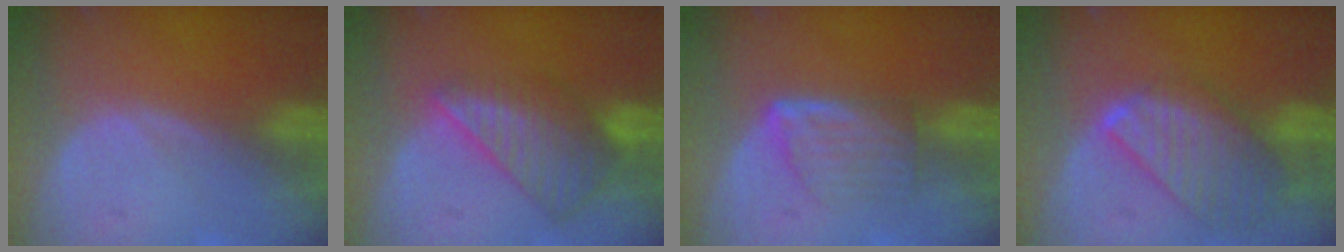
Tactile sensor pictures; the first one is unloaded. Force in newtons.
{"total": 8.5, "press": 7.4, "slide": 4.1}
{"total": 5.8, "press": 5.3, "slide": 2.3}
{"total": 9.7, "press": 8.4, "slide": 4.9}